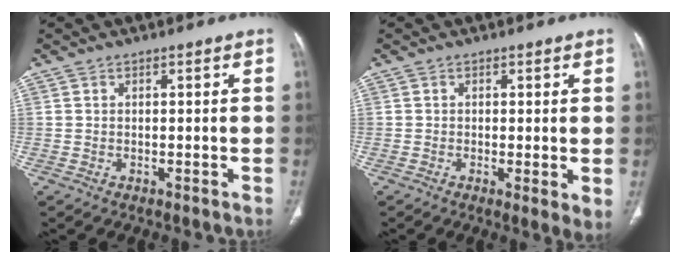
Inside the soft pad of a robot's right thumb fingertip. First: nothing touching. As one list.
[{"total": 3.3, "force": [-0.2, 0.8, 3.2], "torque": [-0.056, -0.016, -0.009]}]